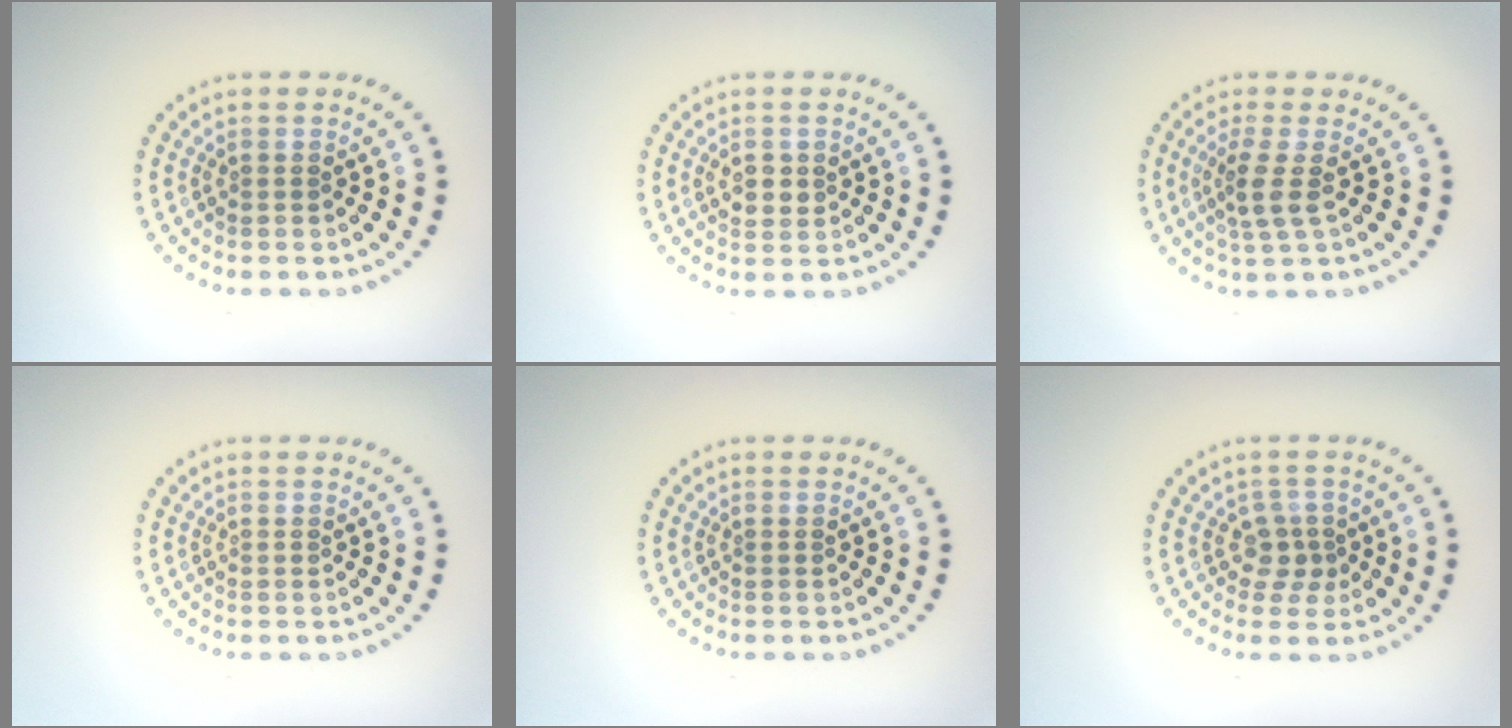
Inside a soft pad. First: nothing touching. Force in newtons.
{"total": 1.6, "press": 1.6, "slide": 0.3}
{"total": 2.5, "press": 1.9, "slide": 1.6}
{"total": 0.0}
{"total": 0.0}
{"total": 2.1, "press": 1.7, "slide": 1.2}